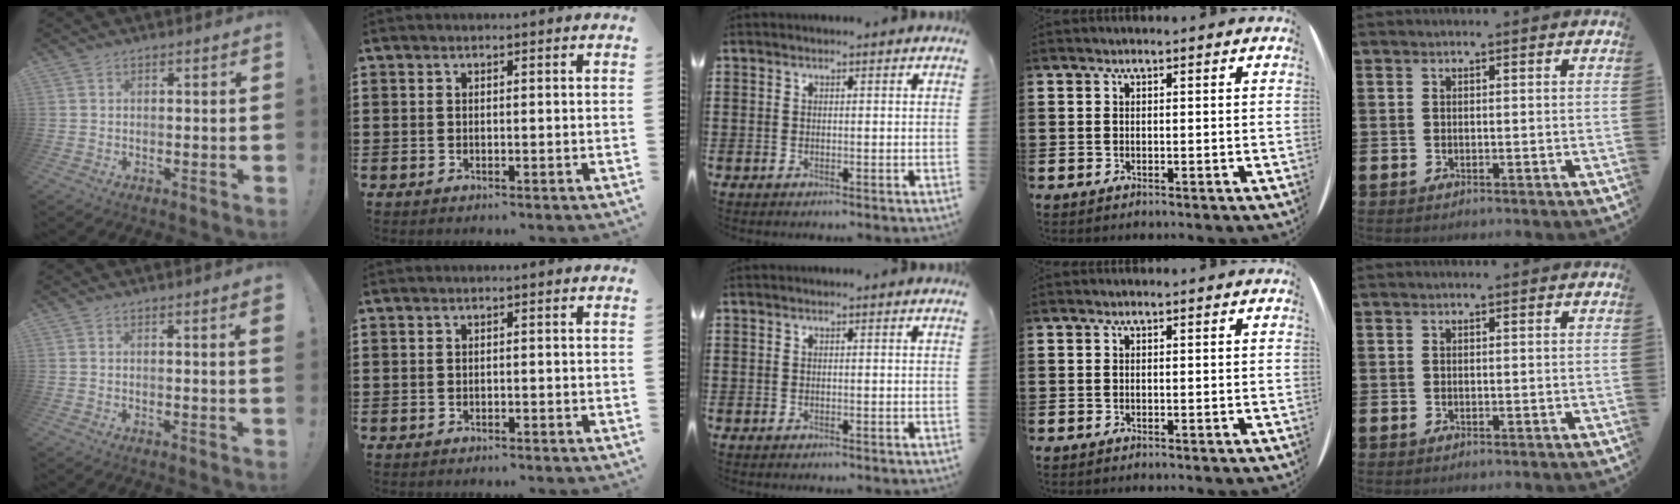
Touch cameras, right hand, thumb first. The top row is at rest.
{"thumb": {"total": 1.6, "force": [1.0, -0.4, 1.2], "torque": [-0.011, -0.007, 0.014]}, "index": {"total": 0.7, "force": [-0.6, 0.1, 0.2], "torque": [-0.007, -0.002, -0.013]}}